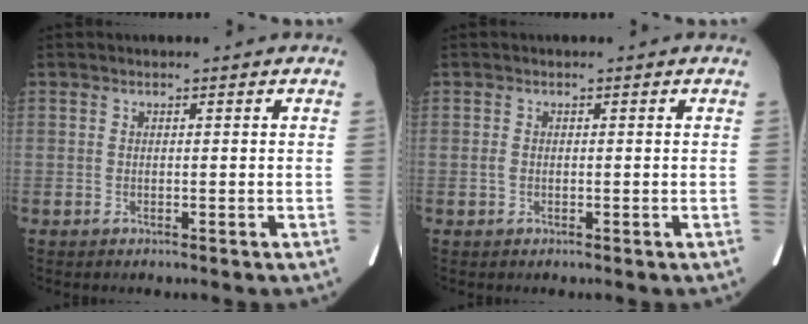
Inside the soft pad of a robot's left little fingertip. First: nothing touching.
{"total": 0.7, "force": [-0.1, 0.5, 0.5], "torque": [-0.014, 0.000, -0.002]}